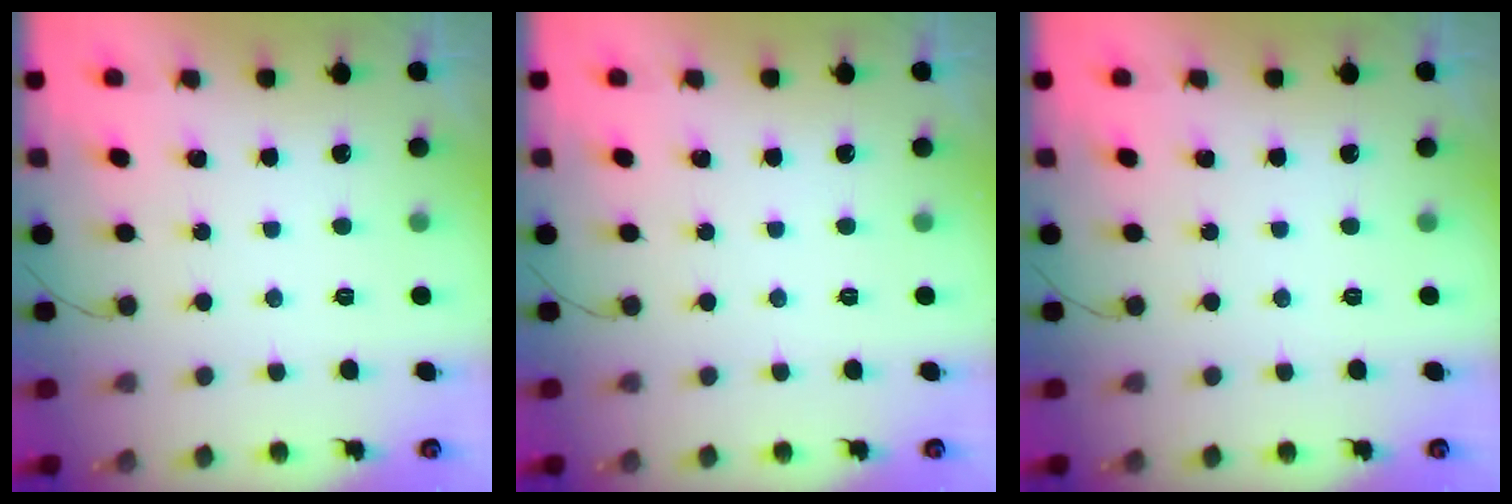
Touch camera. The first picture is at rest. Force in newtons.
{"total": 0.0}
{"total": 0.0}